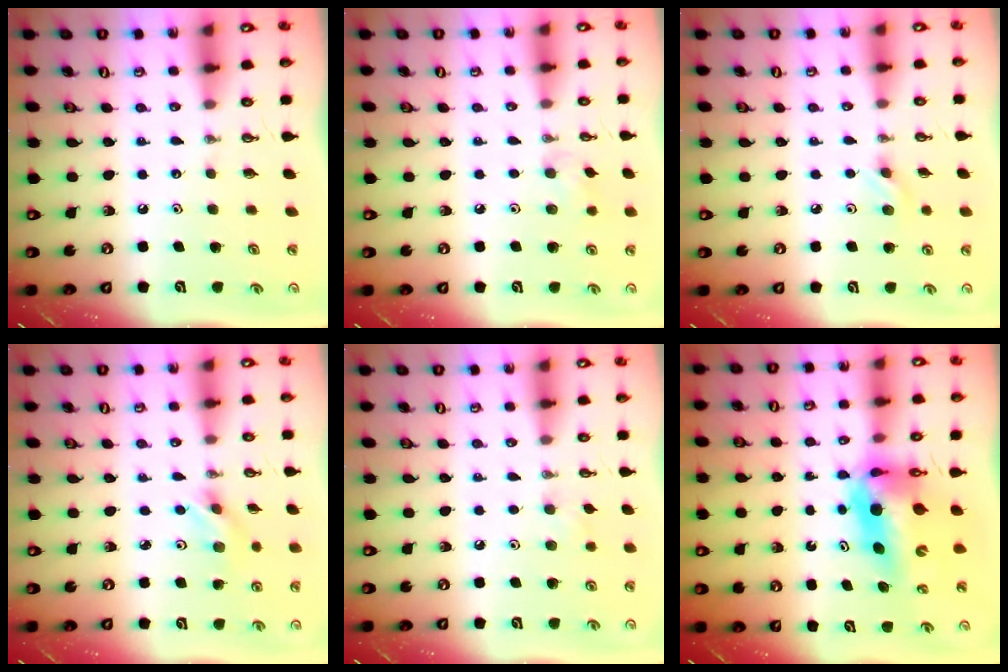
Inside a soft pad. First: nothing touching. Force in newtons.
{"total": 6.5, "press": 6.1, "slide": 2.2}
{"total": 5.7, "press": 5.5, "slide": 1.6}
{"total": 4.0, "press": 4.0, "slide": 0.8}
{"total": 5.3, "press": 5.2, "slide": 0.9}
{"total": 11.2, "press": 10.9, "slide": 2.6}